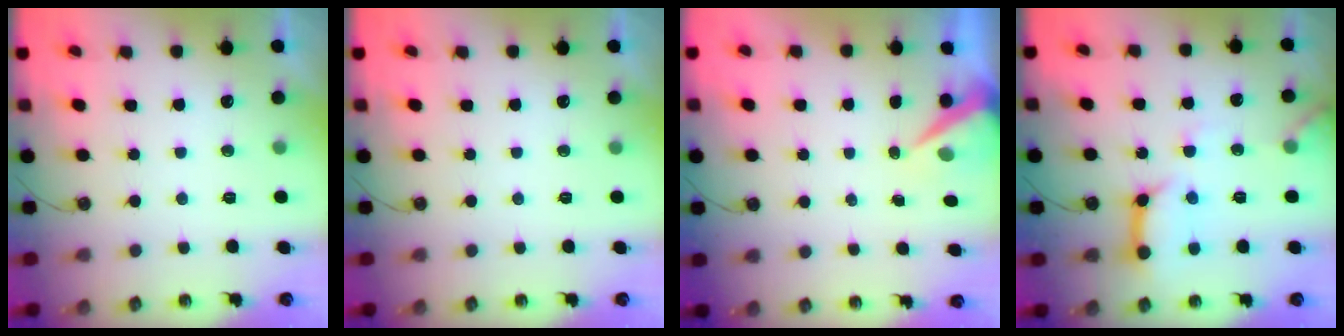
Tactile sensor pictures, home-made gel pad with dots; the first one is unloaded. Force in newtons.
{"total": 0.0}
{"total": 7.2, "press": 7.2, "slide": 0.2}
{"total": 12.7, "press": 12.6, "slide": 1.2}